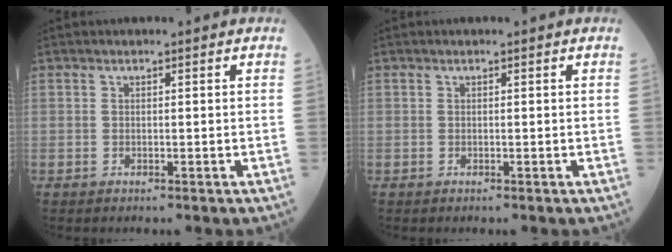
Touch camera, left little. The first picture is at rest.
{"total": 0.0}